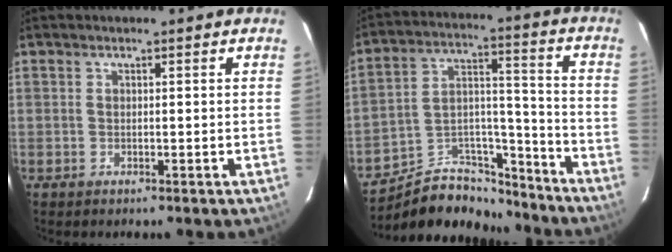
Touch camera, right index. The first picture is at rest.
{"total": 16.2, "force": [-13.7, 7.1, 5.1], "torque": [-0.091, 0.060, -0.209]}